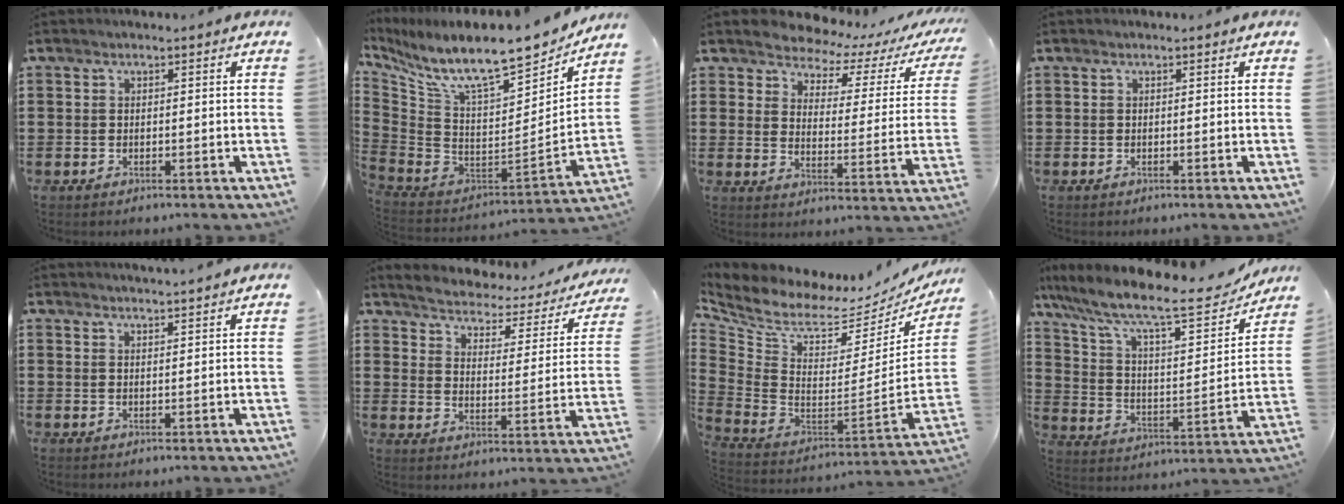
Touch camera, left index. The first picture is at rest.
{"total": 12.4, "force": [9.4, 2.5, 7.7], "torque": [-0.163, -0.072, 0.158]}
{"total": 3.9, "force": [3.7, 1.1, 0.5], "torque": [-0.040, -0.030, 0.057]}
{"total": 0.0}
{"total": 2.0, "force": [1.9, -0.4, 0.0], "torque": [-0.004, -0.004, 0.038]}
{"total": 2.3, "force": [2.2, 0.2, 0.4], "torque": [-0.028, -0.027, 0.025]}
{"total": 6.7, "force": [4.7, 3.2, 3.5], "torque": [-0.099, -0.048, 0.076]}
{"total": 12.9, "force": [10.2, 2.3, 7.6], "torque": [-0.169, -0.060, 0.168]}